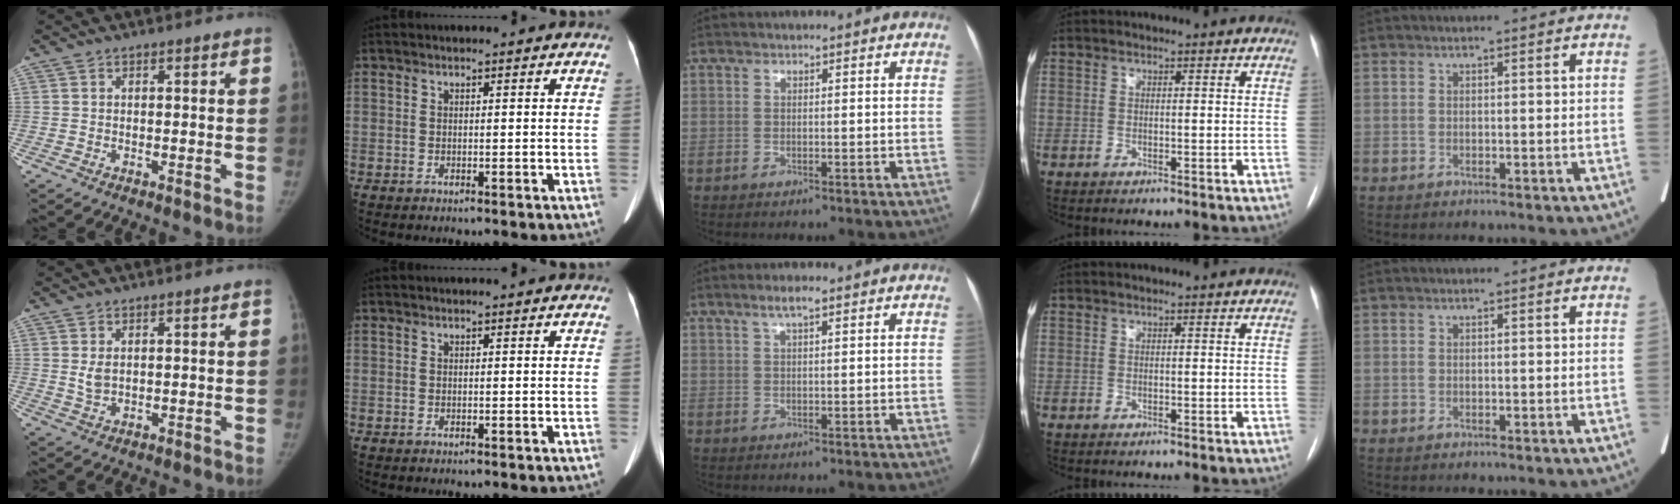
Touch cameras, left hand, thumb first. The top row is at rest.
{"thumb": {"total": 2.4, "force": [0.6, 1.5, 1.8], "torque": [-0.028, -0.008, 0.017]}, "middle": {"total": 2.6, "force": [1.7, 0.3, 2.0], "torque": [-0.042, 0.008, 0.031]}}